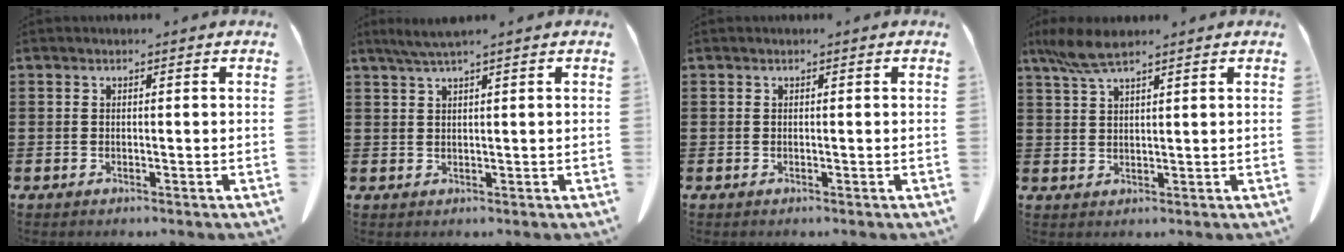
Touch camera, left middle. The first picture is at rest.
{"total": 2.3, "force": [1.6, -0.3, 1.6], "torque": [-0.032, -0.001, 0.031]}
{"total": 0.0}
{"total": 5.1, "force": [3.7, 0.9, 3.4], "torque": [-0.082, -0.006, 0.067]}